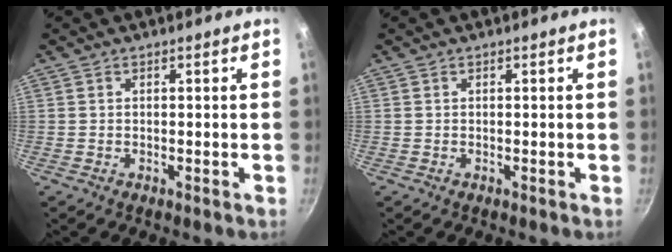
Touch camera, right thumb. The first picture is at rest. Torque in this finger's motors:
{"motor_torque": [0.00, 0.00, 0.00, 0.00, 0.00]}